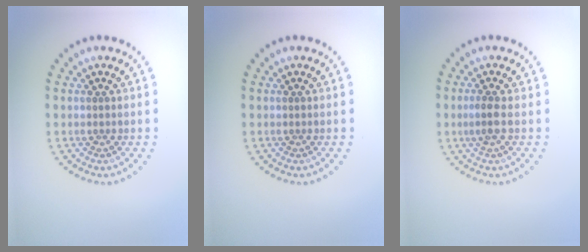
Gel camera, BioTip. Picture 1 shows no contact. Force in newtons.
{"total": 0.0}
{"total": 1.6, "press": 1.3, "slide": 1.0}